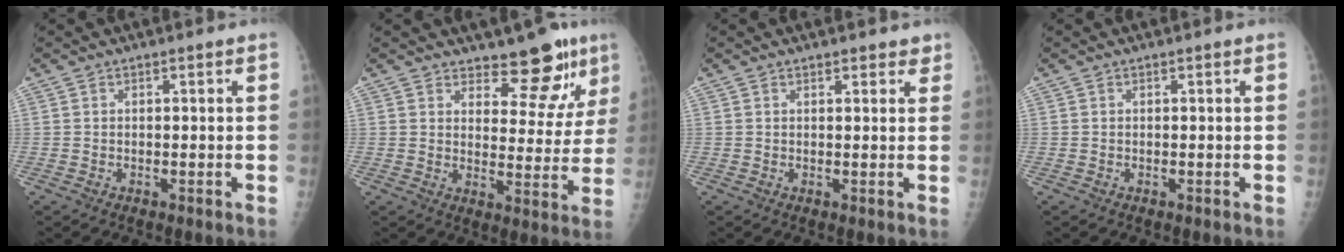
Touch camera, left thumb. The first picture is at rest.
{"total": 9.6, "force": [7.5, 4.0, 4.3], "torque": [-0.021, -0.060, 0.103]}
{"total": 2.3, "force": [1.8, 1.0, 0.9], "torque": [0.010, -0.005, 0.017]}
{"total": 0.0}